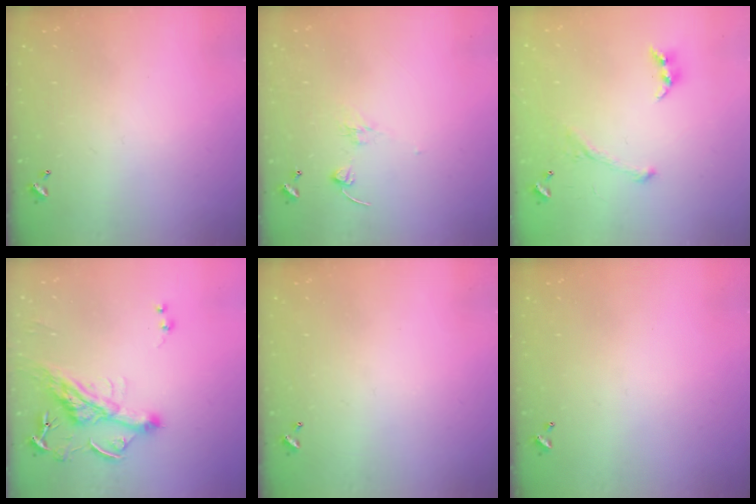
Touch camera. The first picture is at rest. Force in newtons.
{"total": 1.7, "press": 1.5, "slide": 0.7}
{"total": 2.8, "press": 2.6, "slide": 1.0}
{"total": 9.2, "press": 9.2, "slide": 1.3}
{"total": 0.0}
{"total": 0.0}